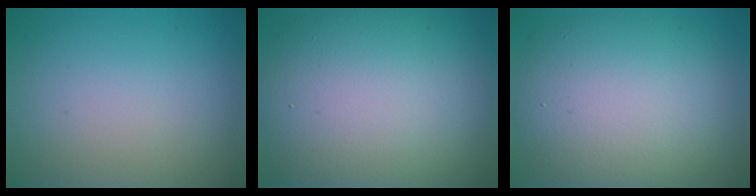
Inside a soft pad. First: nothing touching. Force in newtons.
{"total": 14.3, "press": 14.3, "slide": 0.6}
{"total": 10.1, "press": 10.0, "slide": 1.1}